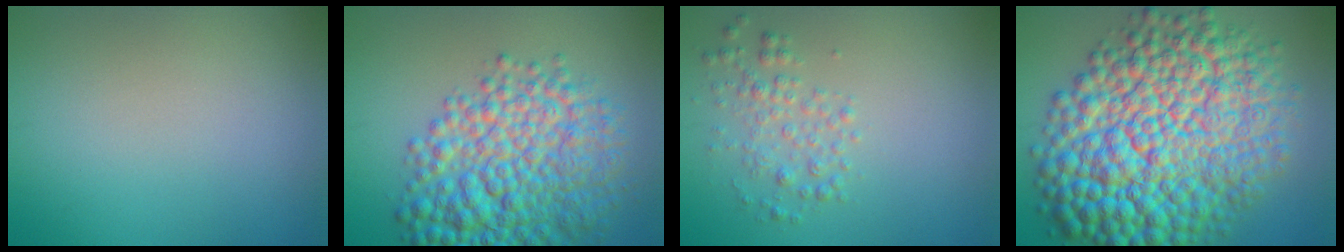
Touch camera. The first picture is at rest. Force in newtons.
{"total": 9.5, "press": 9.5, "slide": 0.2}
{"total": 2.2, "press": 2.2, "slide": 0.1}
{"total": 16.5, "press": 16.5, "slide": 0.1}